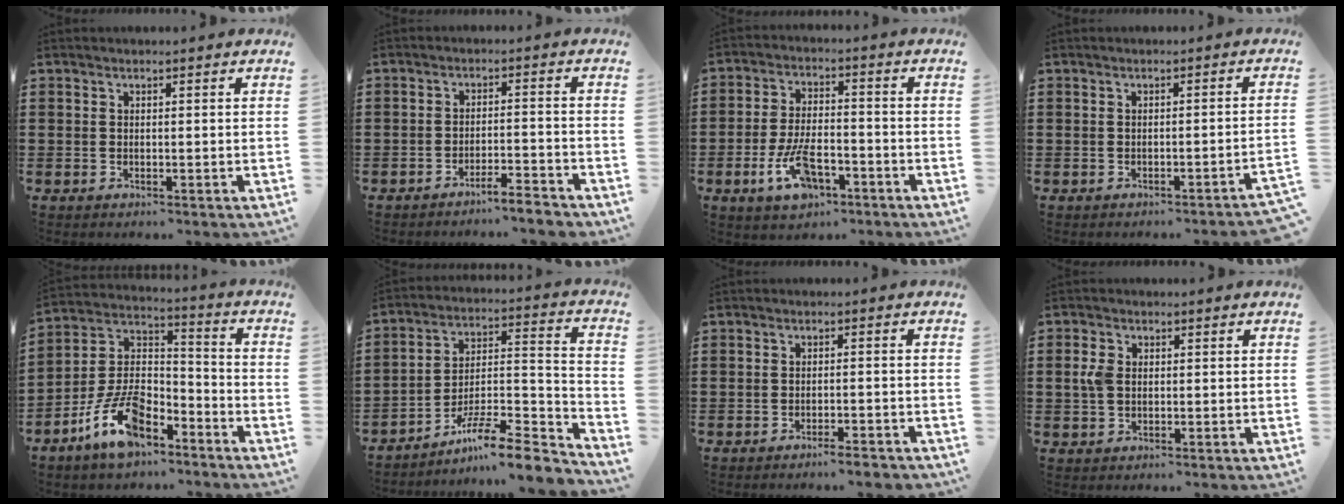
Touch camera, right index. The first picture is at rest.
{"total": 4.0, "force": [-3.8, -0.2, 1.1], "torque": [-0.020, -0.004, -0.077]}
{"total": 8.4, "force": [-4.0, 3.7, 6.4], "torque": [-0.141, -0.002, -0.073]}
{"total": 1.3, "force": [-1.1, -0.3, 0.7], "torque": [-0.014, -0.002, -0.021]}
{"total": 11.5, "force": [-7.5, 5.1, 7.1], "torque": [-0.163, 0.014, -0.147]}
{"total": 9.5, "force": [-7.8, 1.6, 5.3], "torque": [-0.082, 0.011, -0.152]}
{"total": 2.3, "force": [-2.0, 0.0, 1.2], "torque": [-0.019, 0.002, -0.038]}
{"total": 3.1, "force": [0.4, 2.1, 2.2], "torque": [-0.063, 0.004, 0.001]}